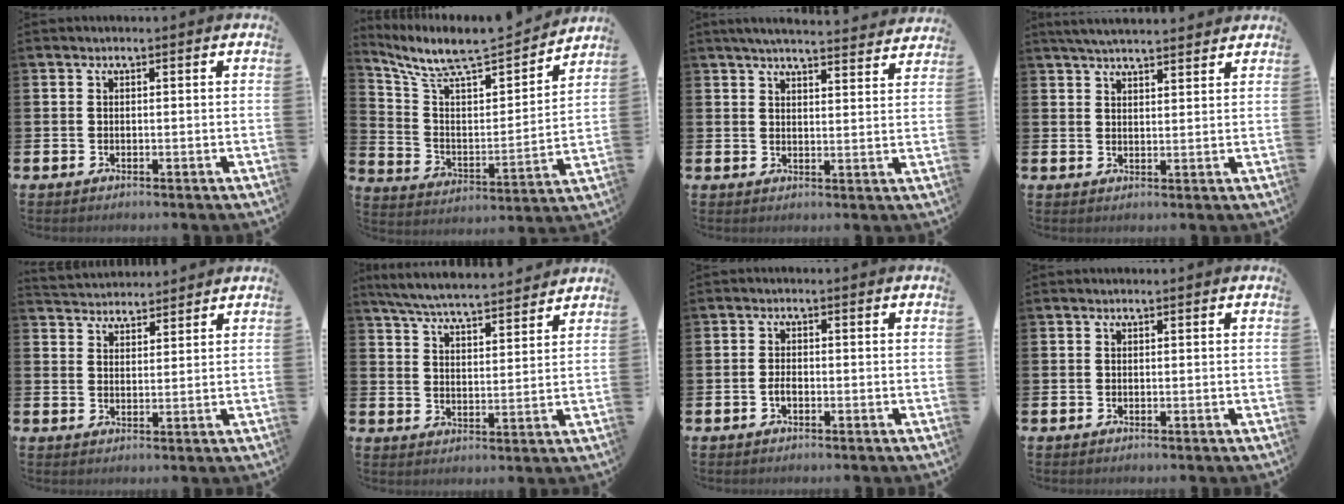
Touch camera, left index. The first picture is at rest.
{"total": 9.2, "force": [8.2, 2.0, 3.7], "torque": [-0.112, -0.060, 0.139]}
{"total": 4.9, "force": [4.8, 0.2, 1.2], "torque": [-0.023, -0.031, 0.082]}
{"total": 4.2, "force": [4.0, 0.5, 0.9], "torque": [-0.025, -0.012, 0.074]}
{"total": 3.7, "force": [3.6, 0.6, -0.5], "torque": [-0.005, -0.016, 0.067]}
{"total": 6.4, "force": [6.2, 0.4, 1.4], "torque": [-0.055, -0.039, 0.110]}
{"total": 1.4, "force": [-0.6, 0.7, 1.0], "torque": [-0.016, 0.000, -0.014]}
{"total": 0.0}